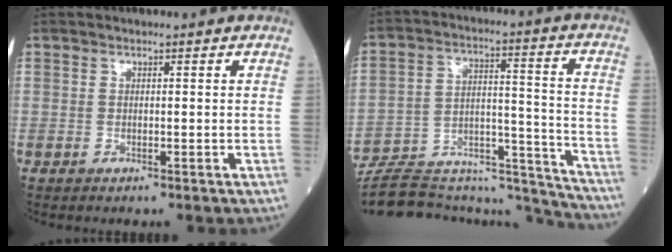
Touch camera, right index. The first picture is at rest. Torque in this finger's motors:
{"motor_torque": [-0.34, -0.62, -0.98, -0.21]}